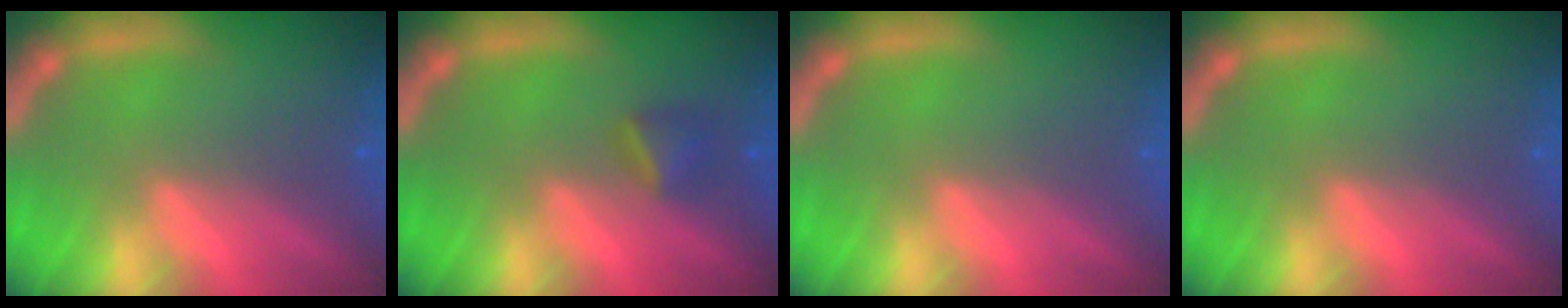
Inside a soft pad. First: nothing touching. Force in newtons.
{"total": 1.9}
{"total": 0.0}
{"total": 0.0}